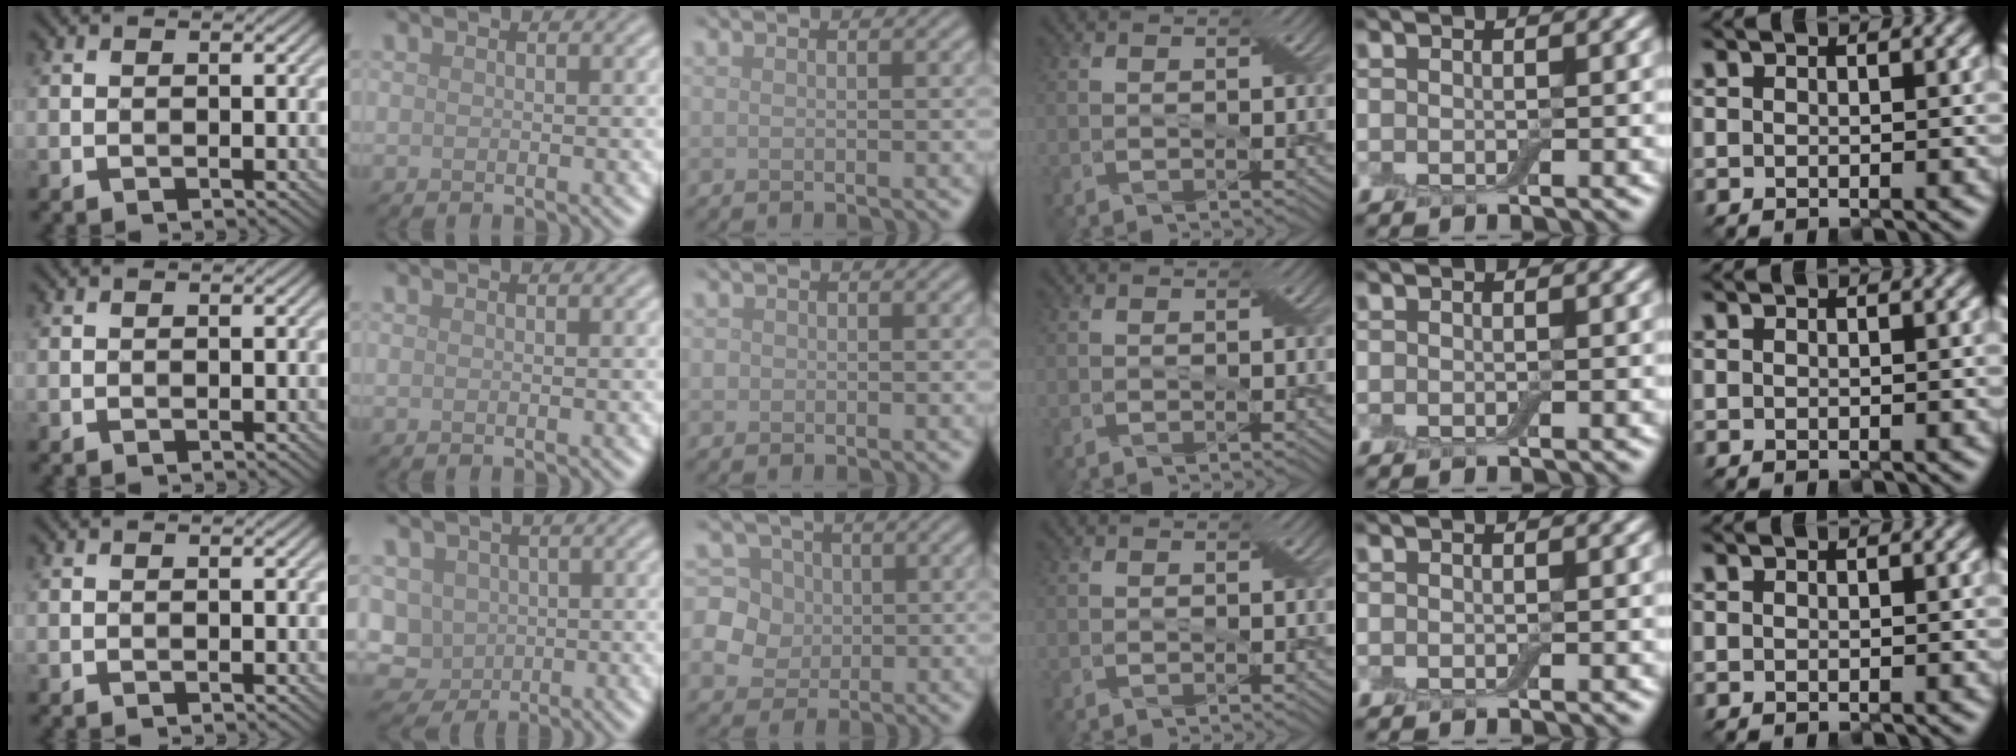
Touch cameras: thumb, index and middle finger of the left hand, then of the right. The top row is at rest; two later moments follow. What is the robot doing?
{"motion": "press", "object": "electronic device side button"}